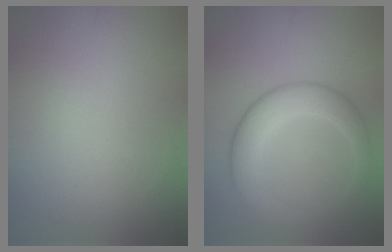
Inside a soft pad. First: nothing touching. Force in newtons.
{"total": 4.8, "press": 4.8, "slide": 0.1}